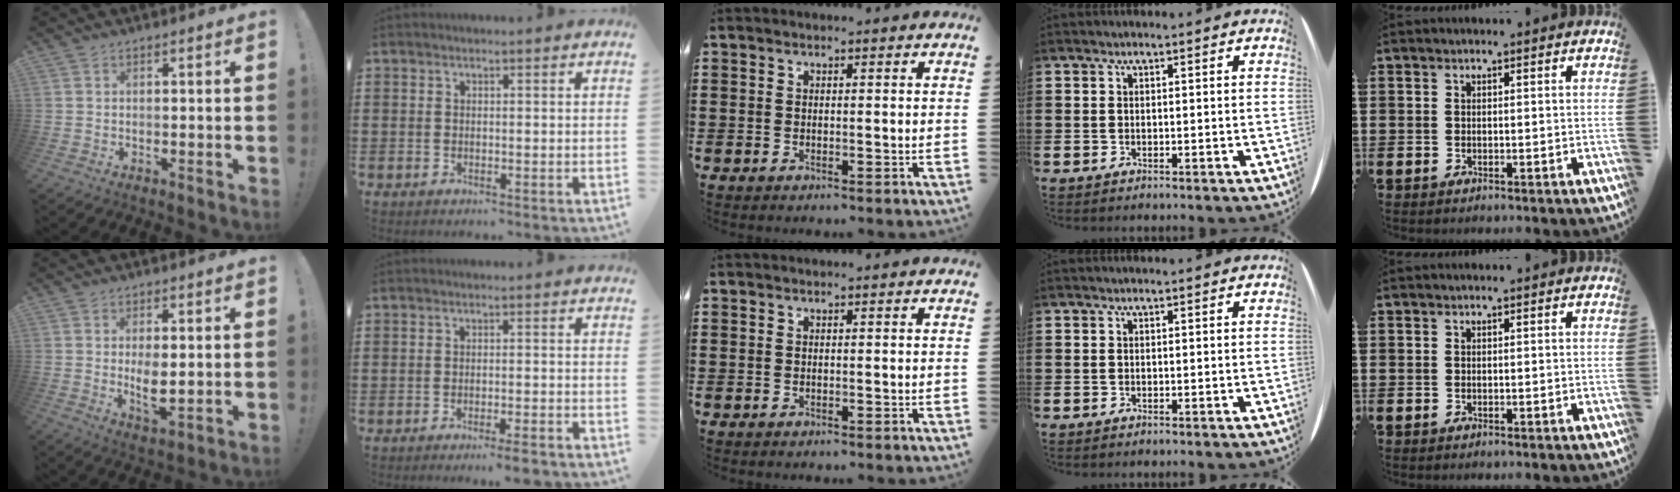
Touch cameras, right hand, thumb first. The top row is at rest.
{"thumb": {"total": 6.2, "force": [0.4, 2.8, 5.5], "torque": [-0.080, -0.017, 0.004]}, "index": {"total": 2.8, "force": [-2.4, -0.4, 1.4], "torque": [-0.024, -0.005, -0.044]}}